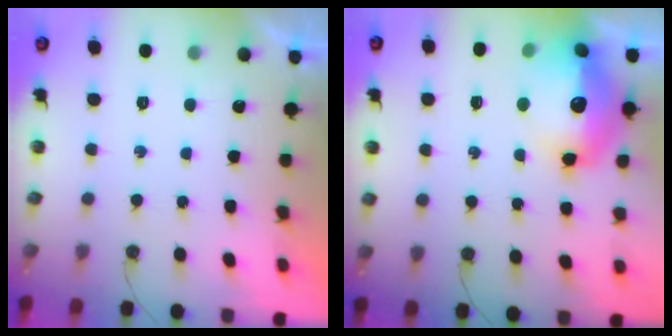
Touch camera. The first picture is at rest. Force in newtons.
{"total": 20.6, "press": 20.5, "slide": 1.8}